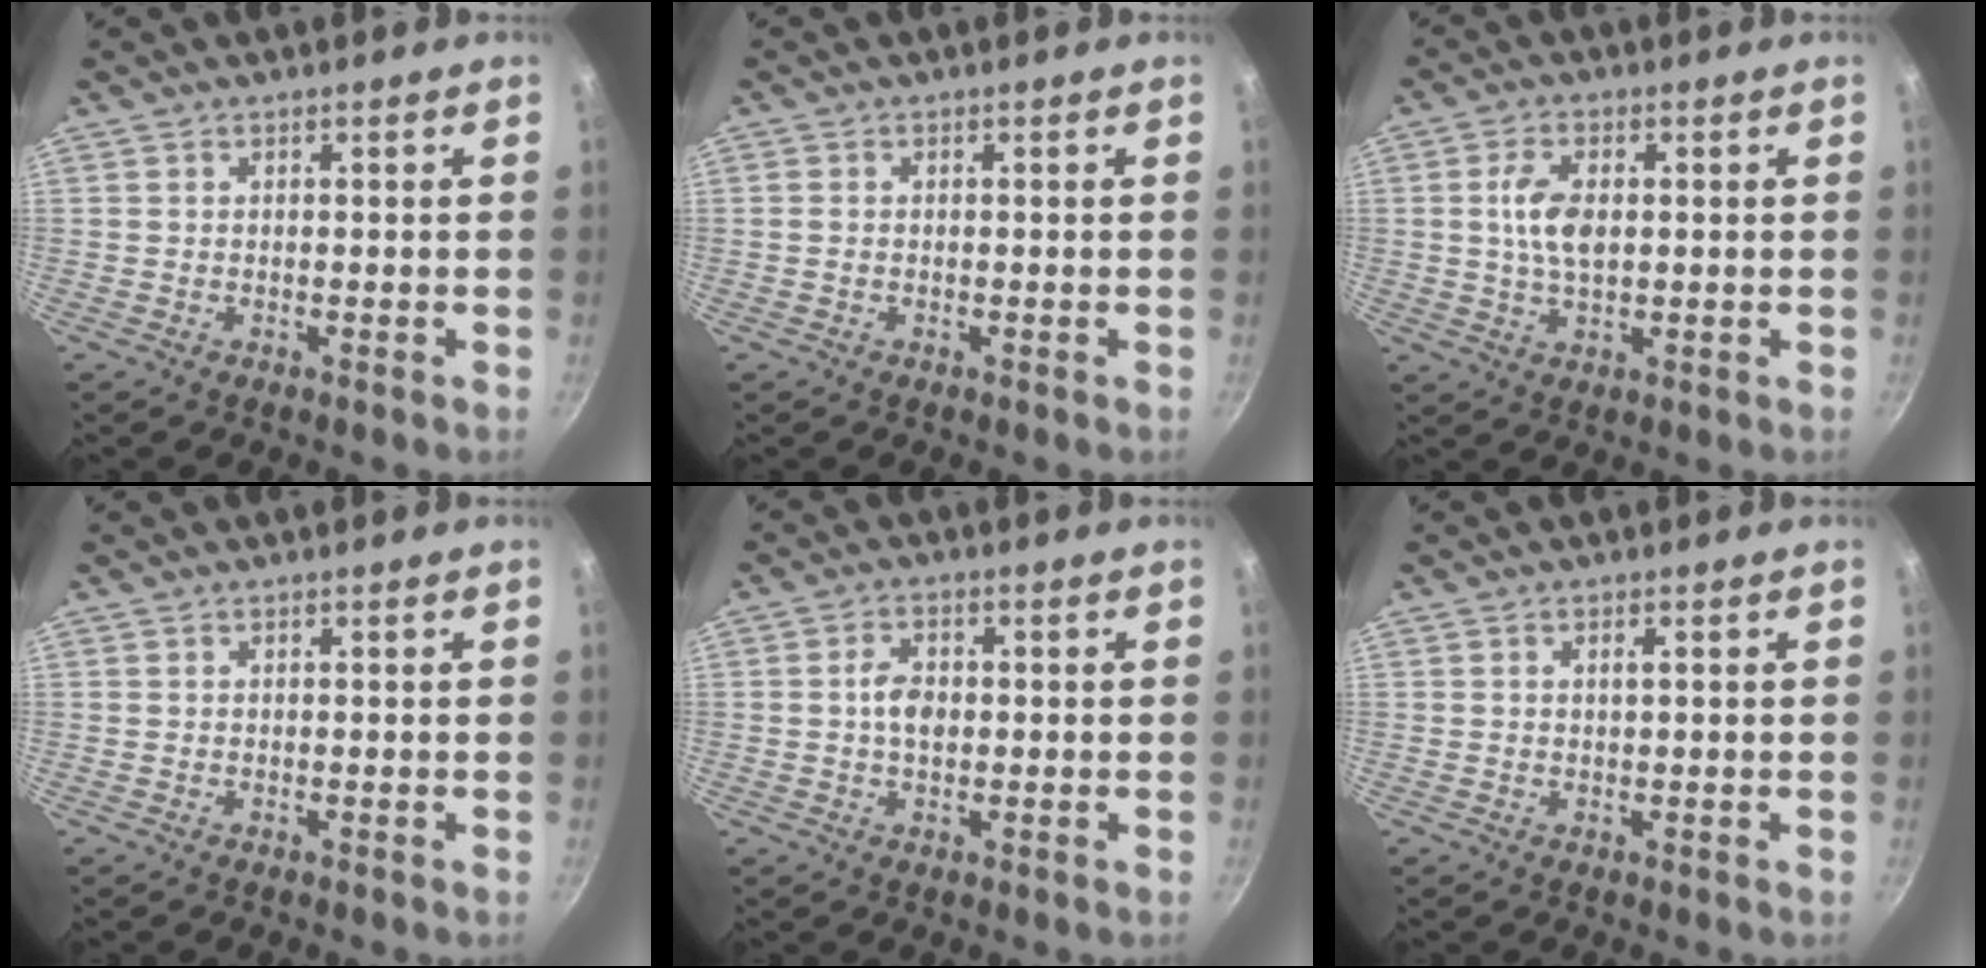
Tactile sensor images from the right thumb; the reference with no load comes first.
{"total": 1.0, "force": [-0.1, 0.8, 0.6], "torque": [-0.012, 0.003, -0.004]}
{"total": 6.9, "force": [0.8, 3.9, 5.7], "torque": [-0.102, 0.003, 0.014]}
{"total": 0.0}
{"total": 4.4, "force": [0.1, 2.9, 3.3], "torque": [-0.048, 0.009, -0.004]}
{"total": 1.1, "force": [0.3, 0.5, 1.0], "torque": [-0.016, 0.003, 0.006]}